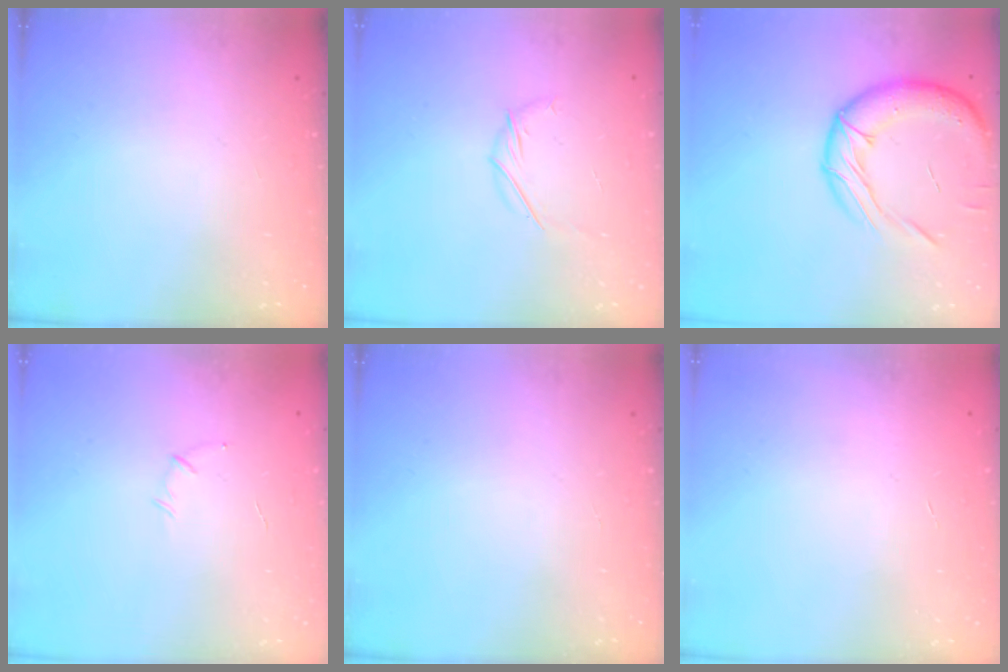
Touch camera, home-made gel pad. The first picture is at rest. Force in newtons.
{"total": 4.8, "press": 4.7, "slide": 1.1}
{"total": 18.1, "press": 17.9, "slide": 2.6}
{"total": 4.1, "press": 4.0, "slide": 1.0}
{"total": 0.0}
{"total": 0.6, "press": 0.6, "slide": 0.2}